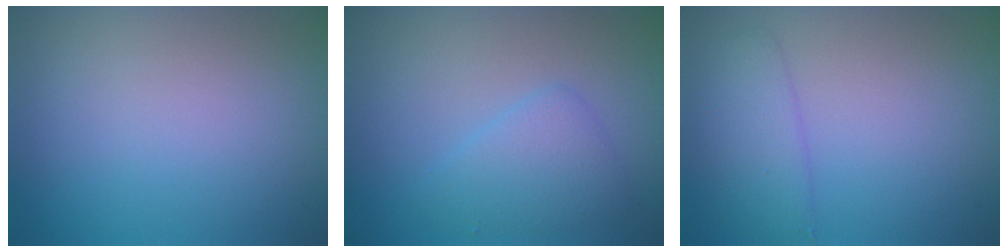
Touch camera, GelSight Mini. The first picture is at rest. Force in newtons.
{"total": 2.6, "press": 2.6, "slide": 0.1}
{"total": 2.9, "press": 2.9, "slide": 0.1}